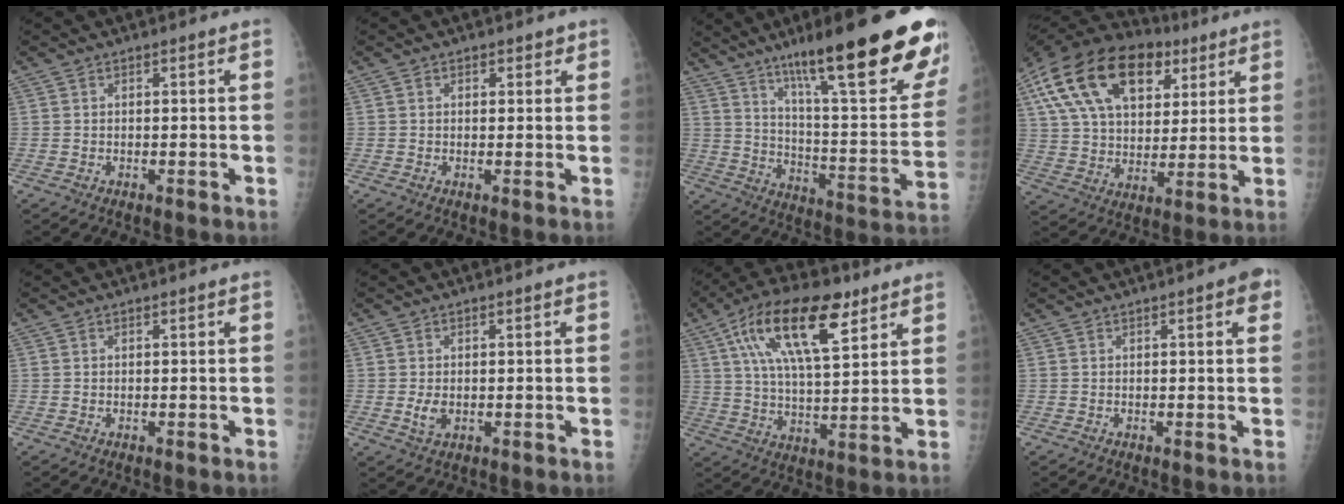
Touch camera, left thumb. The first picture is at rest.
{"total": 2.1, "force": [1.1, 1.5, 0.9], "torque": [0.005, -0.003, 0.012]}
{"total": 29.5, "force": [18.7, 4.9, 22.3], "torque": [-0.287, -0.061, 0.285]}
{"total": 25.6, "force": [11.3, 15.5, 16.9], "torque": [-0.292, 0.018, 0.192]}
{"total": 0.0}
{"total": 3.2, "force": [-0.3, 2.1, 2.4], "torque": [-0.042, -0.005, -0.002]}
{"total": 18.8, "force": [9.0, 7.6, 14.7], "torque": [-0.242, -0.013, 0.155]}
{"total": 3.2, "force": [1.3, 0.9, 2.8], "torque": [-0.026, 0.002, 0.012]}